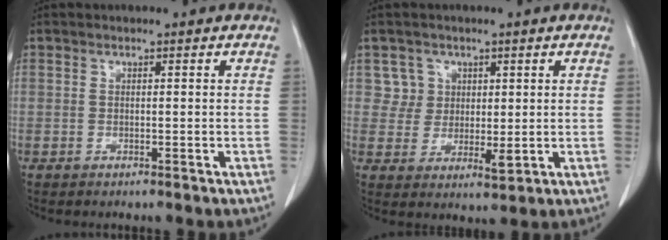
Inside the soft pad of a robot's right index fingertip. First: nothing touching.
{"total": 4.8, "force": [2.1, 4.2, 0.5], "torque": [-0.004, 0.002, 0.044]}